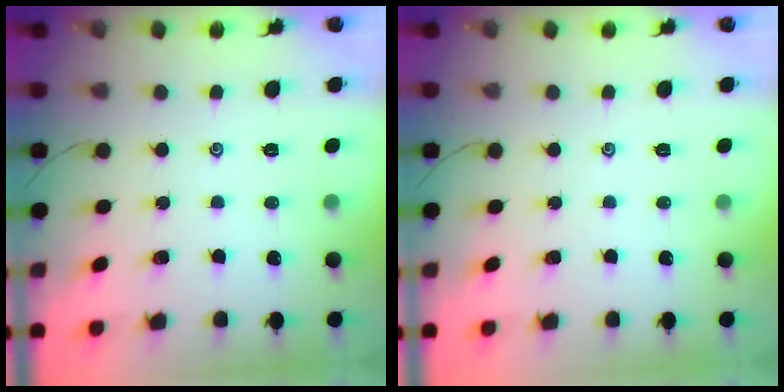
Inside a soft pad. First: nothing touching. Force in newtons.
{"total": 0.0}